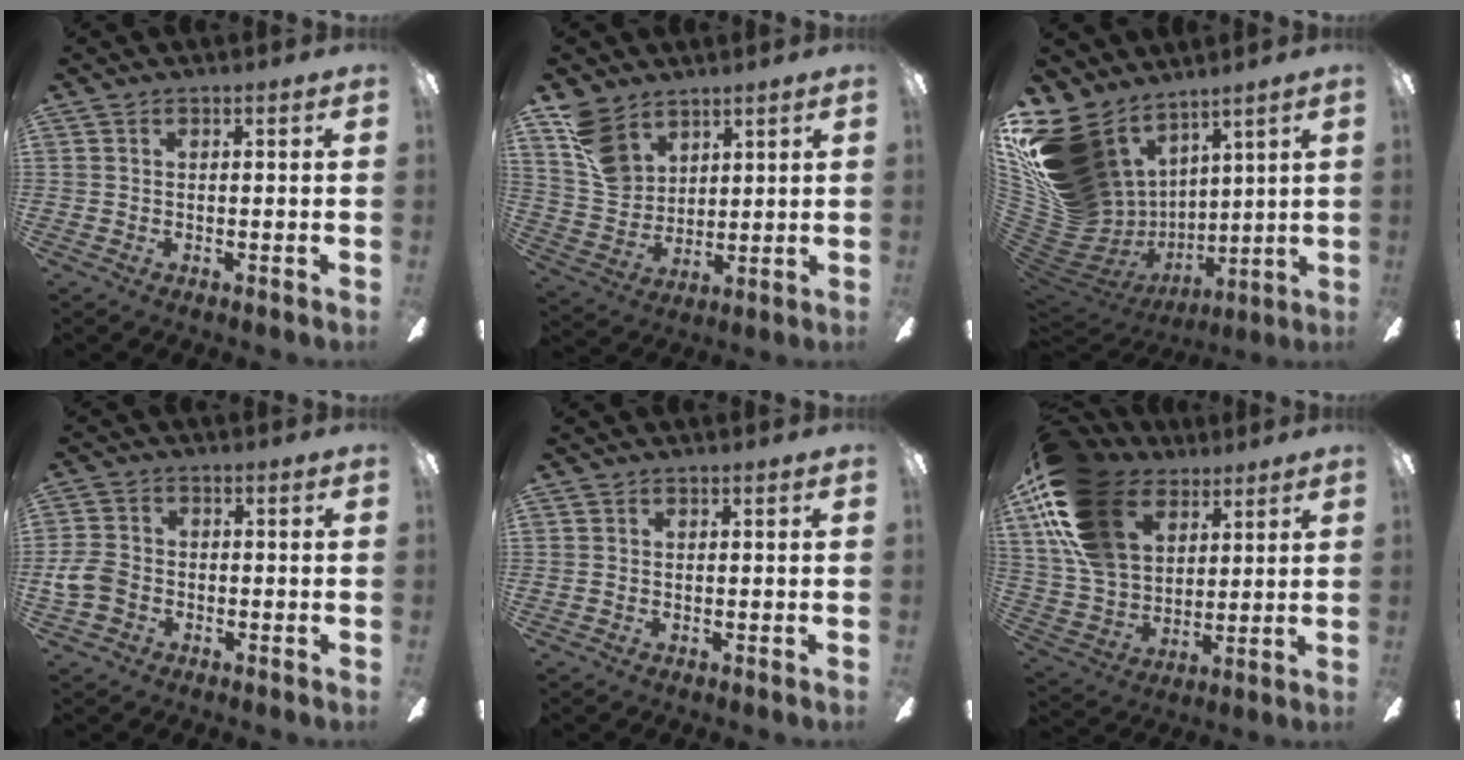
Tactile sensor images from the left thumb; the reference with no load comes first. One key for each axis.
{"total": 11.9, "fx": 7.3, "fy": 8.0, "fz": 4.9, "tx": -0.106, "ty": -0.017, "tz": 0.151}
{"total": 22.5, "fx": 8.5, "fy": 16.5, "fz": 12.7, "tx": -0.243, "ty": -0.090, "tz": 0.206}
{"total": 6.5, "fx": -2.5, "fy": 4.8, "fz": 3.5, "tx": -0.082, "ty": 0.016, "tz": -0.045}
{"total": 0.0}
{"total": 21.6, "fx": 10.6, "fy": 14.0, "fz": 12.6, "tx": -0.285, "ty": -0.032, "tz": 0.197}